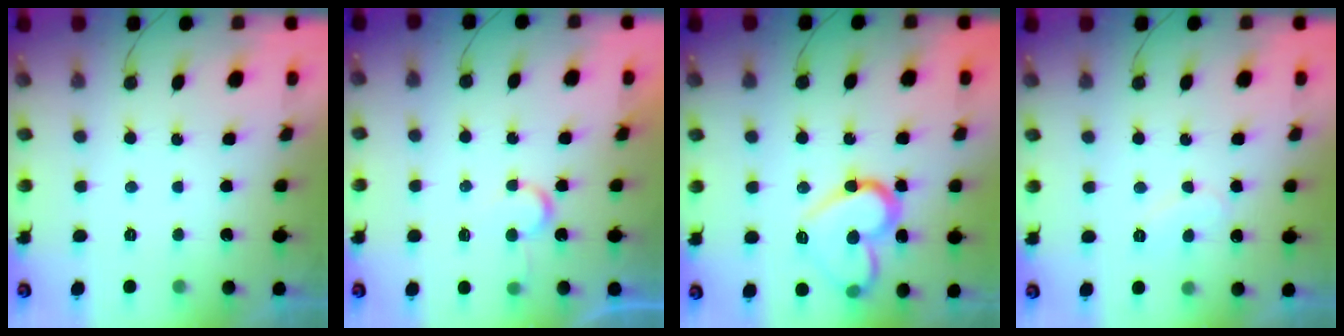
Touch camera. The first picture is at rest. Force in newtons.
{"total": 5.2, "press": 5.2, "slide": 0.3}
{"total": 15.5, "press": 15.5, "slide": 1.3}
{"total": 7.4, "press": 7.3, "slide": 0.7}